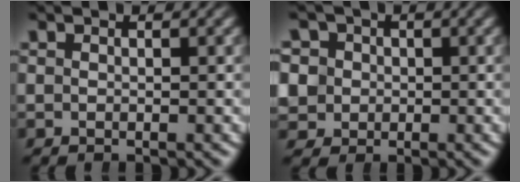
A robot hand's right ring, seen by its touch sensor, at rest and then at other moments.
{"total": 6.6, "force": [0.2, 6.1, 2.6], "torque": [-0.056, -0.016, 0.006]}